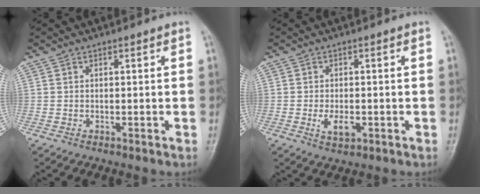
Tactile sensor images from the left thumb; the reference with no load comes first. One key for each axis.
{"total": 3.7, "fx": -1.0, "fy": 2.0, "fz": 3.0, "tx": -0.051, "ty": -0.003, "tz": -0.013}